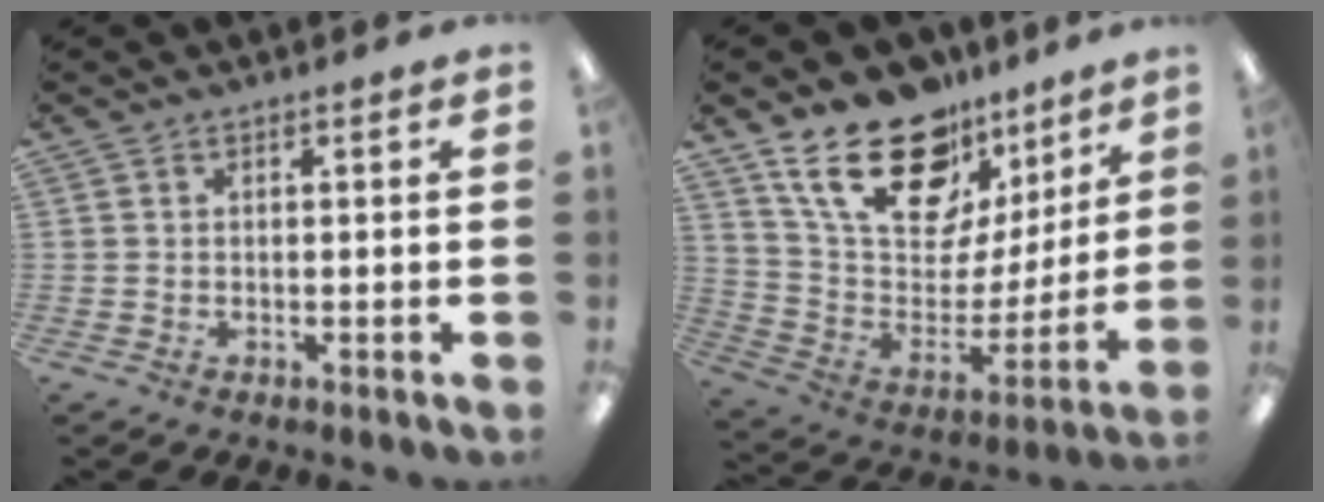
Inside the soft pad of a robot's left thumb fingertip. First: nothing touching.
{"total": 23.8, "force": [15.1, 12.6, 13.4], "torque": [-0.228, -0.086, 0.273]}